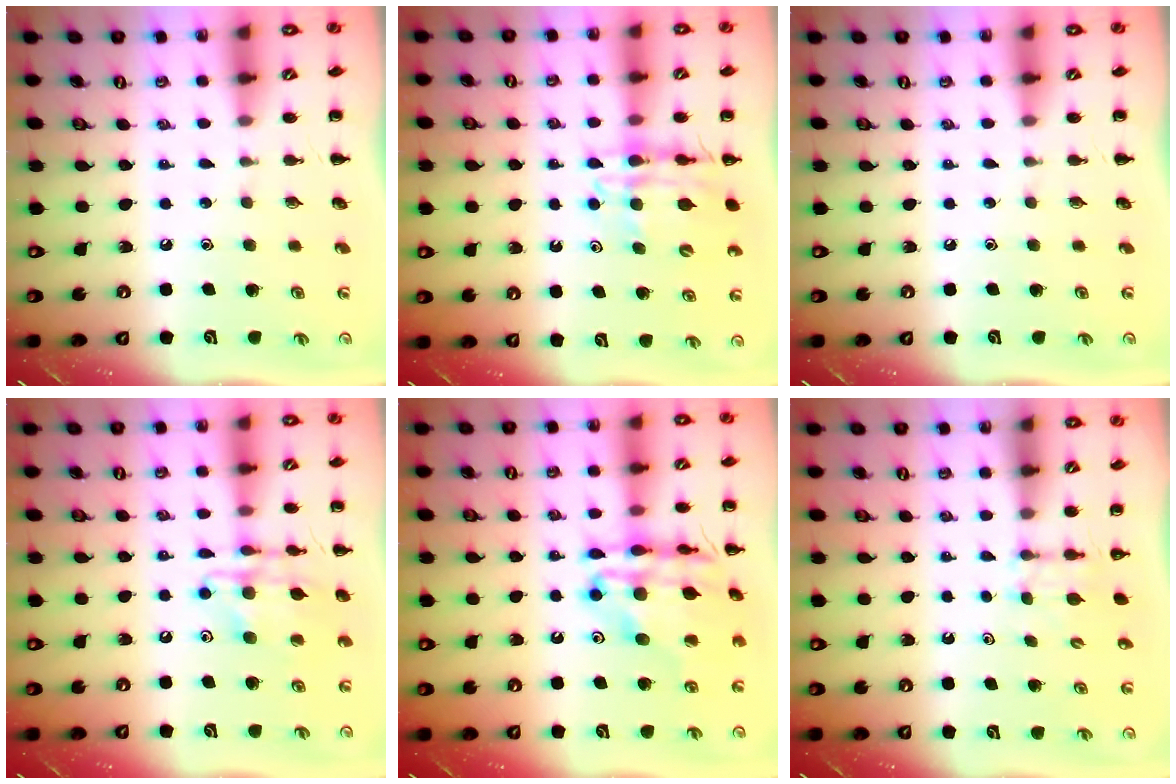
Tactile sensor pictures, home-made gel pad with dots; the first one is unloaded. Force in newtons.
{"total": 12.3, "press": 11.8, "slide": 3.7}
{"total": 0.0}
{"total": 13.4, "press": 13.2, "slide": 2.4}
{"total": 19.4, "press": 19.1, "slide": 2.8}
{"total": 2.7, "press": 2.5, "slide": 1.1}